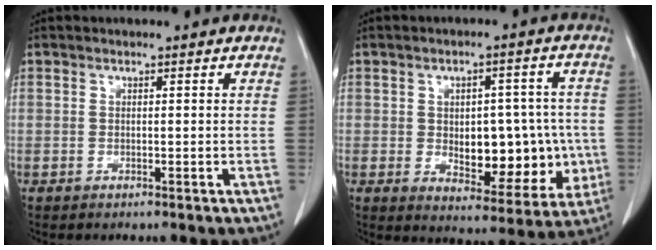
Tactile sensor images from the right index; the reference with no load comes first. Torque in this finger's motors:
{"motor_torque": [0.76, -0.35, 0.24, 0.05]}